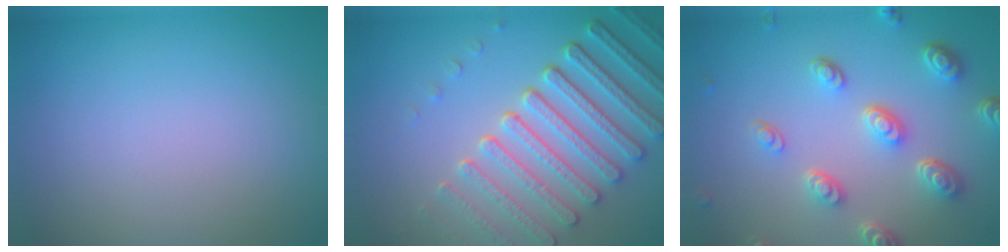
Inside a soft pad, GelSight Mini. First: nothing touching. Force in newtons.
{"total": 7.1, "press": 5.4, "slide": 4.5}
{"total": 5.3, "press": 3.9, "slide": 3.6}